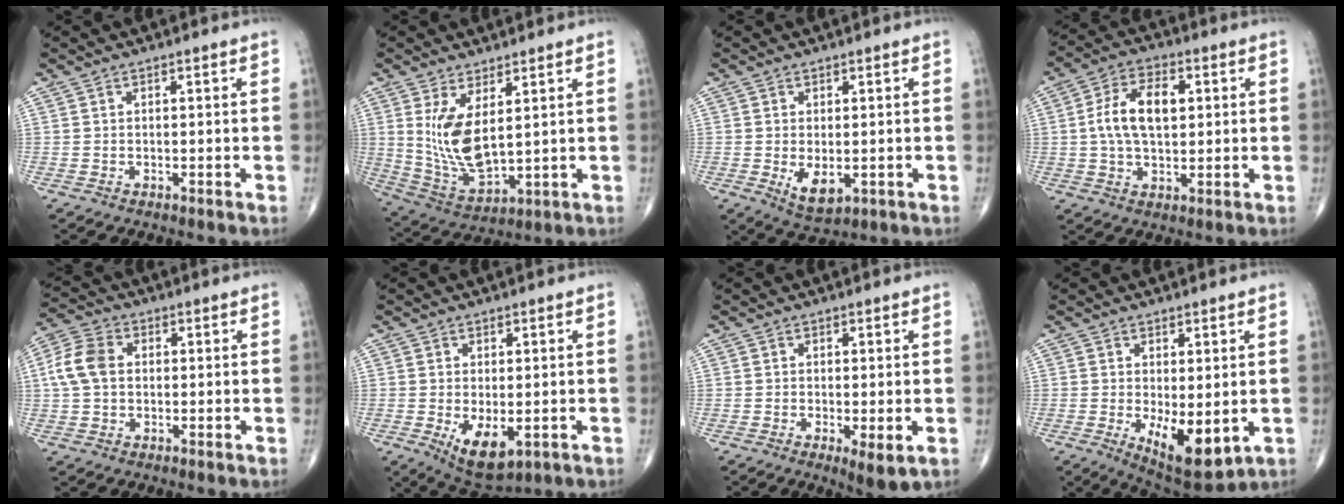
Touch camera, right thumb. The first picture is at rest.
{"total": 11.2, "force": [2.9, 4.9, 9.6], "torque": [-0.184, -0.030, 0.075]}
{"total": 5.4, "force": [-1.0, 2.9, 4.5], "torque": [-0.068, -0.012, -0.004]}
{"total": 11.0, "force": [1.5, 6.2, 9.0], "torque": [-0.158, 0.011, 0.023]}
{"total": 7.7, "force": [0.7, 5.6, 5.3], "torque": [-0.111, 0.019, 0.009]}
{"total": 7.5, "force": [-1.8, 3.7, 6.2], "torque": [-0.094, -0.015, -0.013]}
{"total": 4.3, "force": [-1.1, 1.2, 4.0], "torque": [-0.067, -0.015, -0.019]}
{"total": 9.7, "force": [-1.7, 4.1, 8.6], "torque": [-0.118, -0.024, -0.013]}